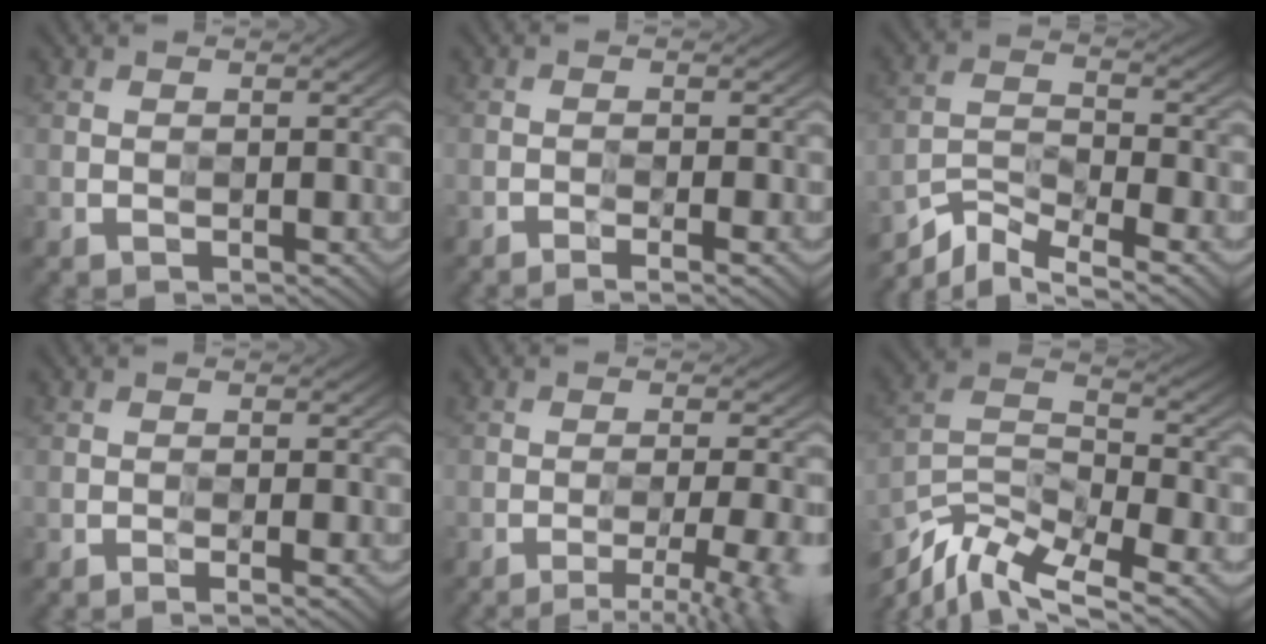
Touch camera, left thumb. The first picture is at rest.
{"total": 2.4, "force": [-1.4, 0.3, 2.0], "torque": [-0.030, 0.004, -0.028]}
{"total": 6.9, "force": [-5.3, 1.8, 4.0], "torque": [-0.076, -0.008, -0.107]}
{"total": 1.6, "force": [-0.8, 0.2, 1.4], "torque": [-0.022, 0.002, -0.015]}
{"total": 7.8, "force": [-4.2, 2.0, 6.2], "torque": [-0.083, 0.002, -0.054]}
{"total": 11.9, "force": [-8.1, 3.9, 7.8], "torque": [-0.155, -0.012, -0.158]}